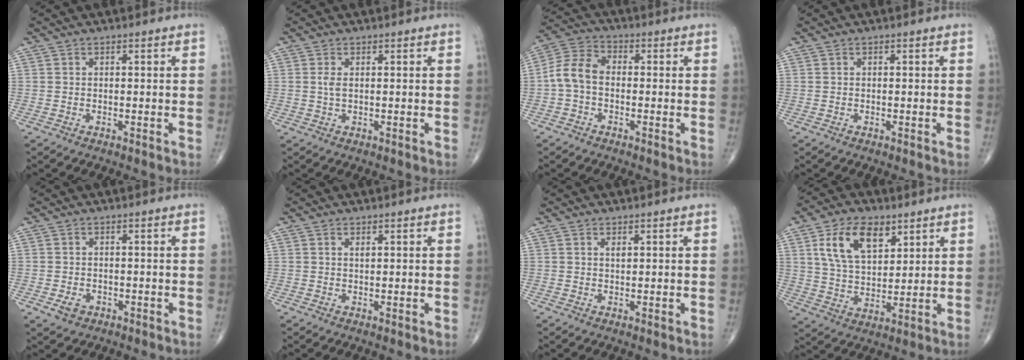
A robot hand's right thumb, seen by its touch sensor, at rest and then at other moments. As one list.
[{"total": 0.8, "force": [0.2, 0.3, 0.8], "torque": [-0.021, -0.004, 0.005]}, {"total": 7.1, "force": [-1.0, 4.8, 5.1], "torque": [-0.097, 0.025, -0.033]}, {"total": 0.0}, {"total": 2.5, "force": [-1.0, 2.0, 1.3], "torque": [-0.017, 0.001, -0.012]}, {"total": 1.0, "force": [0.5, 0.4, 0.8], "torque": [-0.012, -0.003, 0.009]}, {"total": 1.2, "force": [0.6, 0.5, 0.9], "torque": [-0.014, -0.004, 0.010]}, {"total": 12.4, "force": [5.7, 7.1, 8.5], "torque": [-0.134, -0.020, 0.112]}]